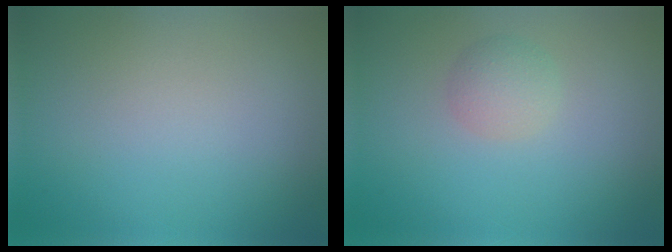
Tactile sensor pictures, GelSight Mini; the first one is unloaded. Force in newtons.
{"total": 1.9, "press": 1.9, "slide": 0.1}